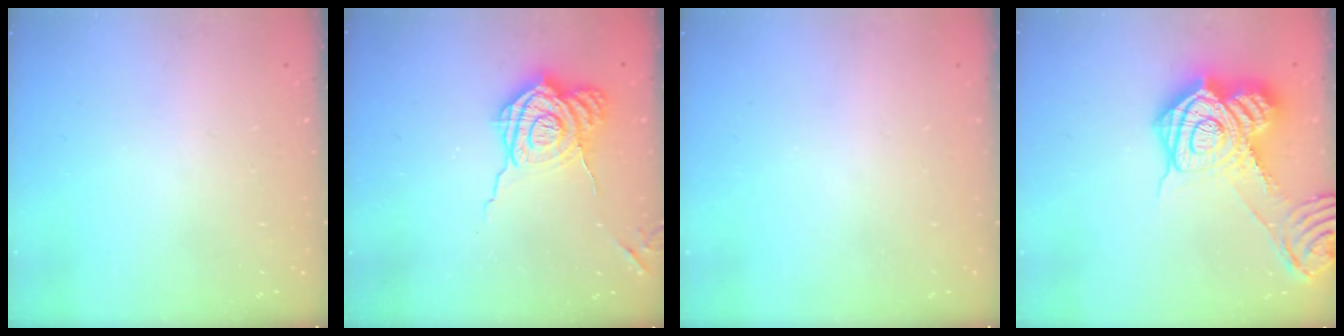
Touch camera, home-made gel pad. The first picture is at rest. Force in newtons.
{"total": 12.6, "press": 12.5, "slide": 1.2}
{"total": 0.0}
{"total": 24.2, "press": 24.1, "slide": 1.9}